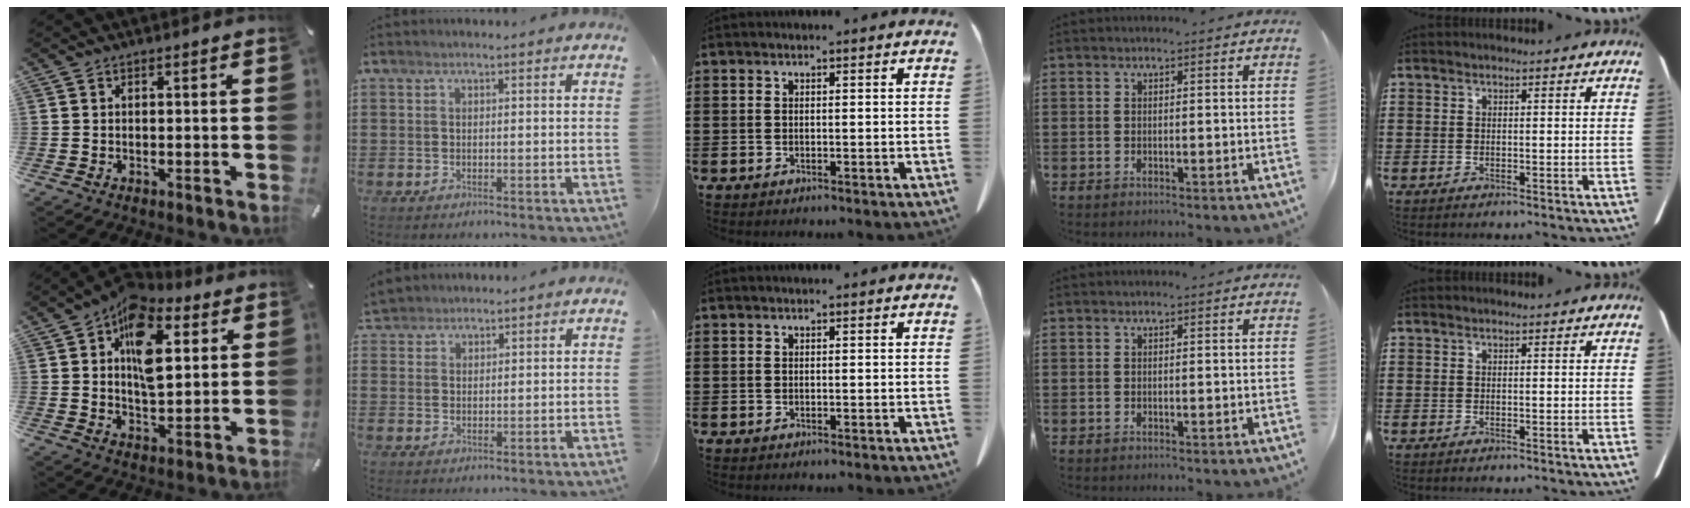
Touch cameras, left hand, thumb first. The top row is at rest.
{"thumb": {"total": 15.1, "force": [5.3, 9.2, 10.8], "torque": [-0.167, -0.010, 0.094]}, "index": {"total": 2.1, "force": [1.9, 0.7, -0.1], "torque": [-0.005, 0.003, 0.039]}}